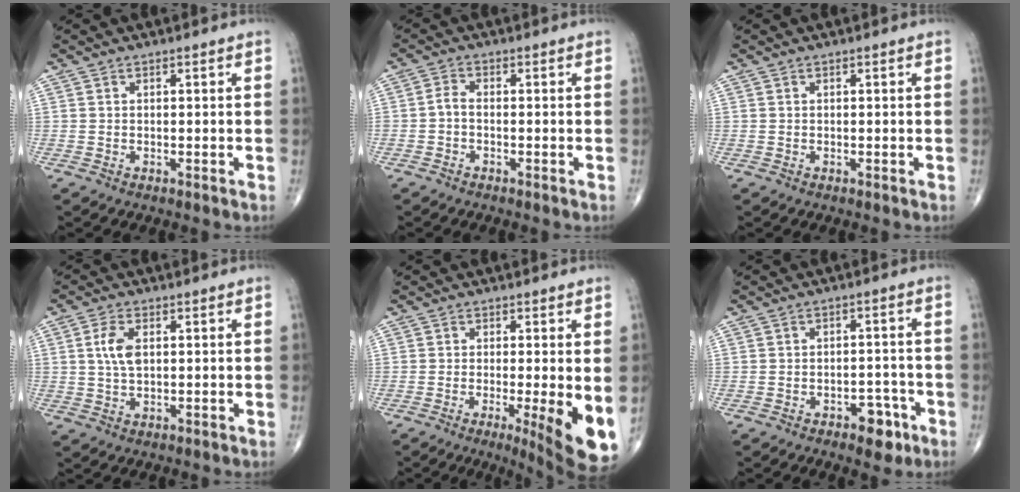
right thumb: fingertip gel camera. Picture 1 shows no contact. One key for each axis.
{"total": 2.0, "fx": -0.7, "fy": 1.1, "fz": 1.5, "tx": -0.029, "ty": 0.008, "tz": -0.021}
{"total": 0.0}
{"total": 4.9, "fx": 1.0, "fy": 2.5, "fz": 4.0, "tx": -0.087, "ty": -0.001, "tz": 0.018}
{"total": 10.9, "fx": -2.5, "fy": 2.6, "fz": 10.4, "tx": -0.144, "ty": -0.025, "tz": -0.033}
{"total": 7.4, "fx": -4.2, "fy": 3.7, "fz": 4.9, "tx": -0.040, "ty": 0.031, "tz": -0.056}